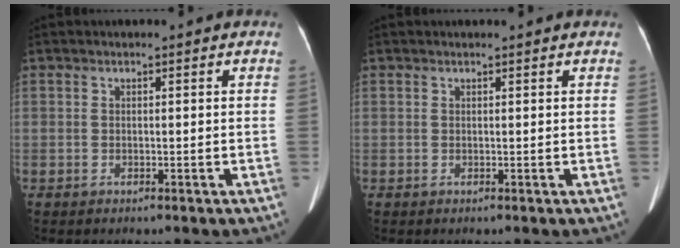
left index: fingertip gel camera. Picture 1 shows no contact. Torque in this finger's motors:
{"motor_torque": [-0.49, 0.44, 0.03, 0.01]}